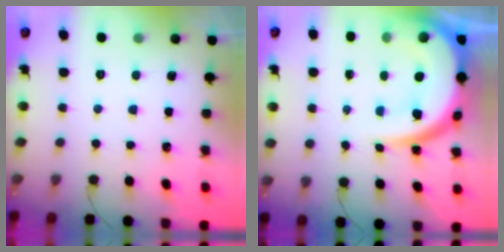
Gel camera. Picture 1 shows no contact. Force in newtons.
{"total": 16.9, "press": 16.8, "slide": 1.5}